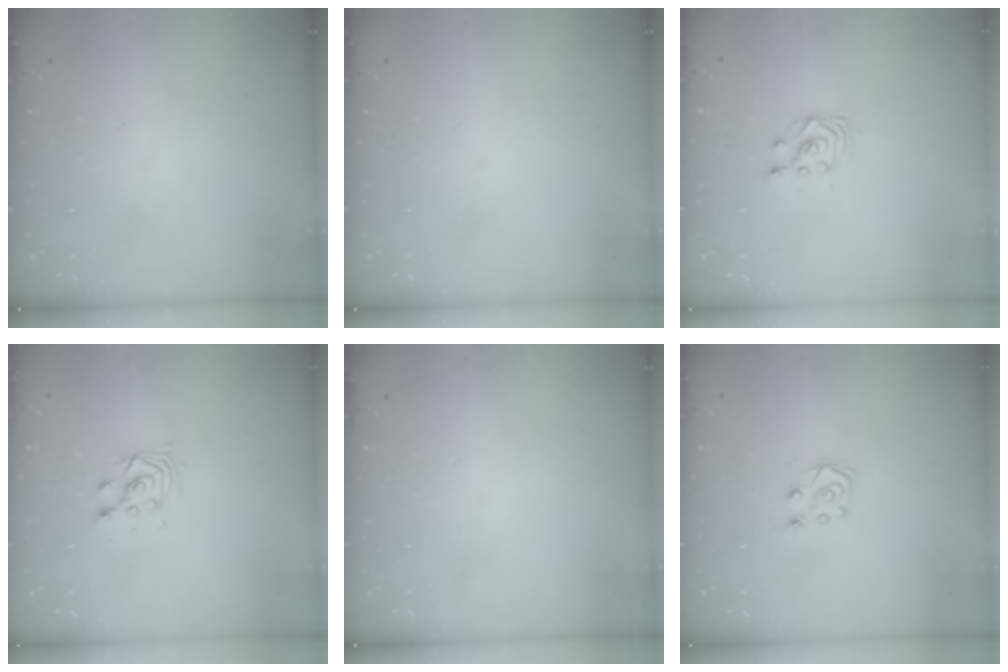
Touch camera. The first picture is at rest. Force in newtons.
{"total": 0.0}
{"total": 2.9, "press": 2.9, "slide": 0.4}
{"total": 5.0, "press": 5.0, "slide": 0.3}
{"total": 0.0}
{"total": 5.7, "press": 5.7, "slide": 0.5}